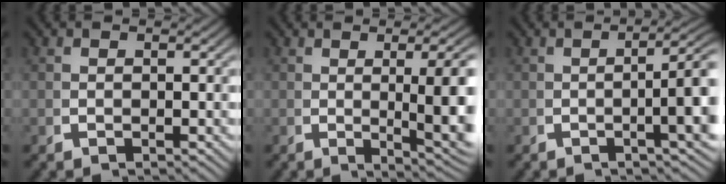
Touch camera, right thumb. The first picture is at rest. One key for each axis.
{"total": 7.9, "fx": -0.6, "fy": 2.7, "fz": 7.4, "tx": -0.100, "ty": -0.012, "tz": 0.000}
{"total": 6.2, "fx": 0.2, "fy": 1.9, "fz": 5.9, "tx": -0.077, "ty": 0.007, "tz": -0.005}